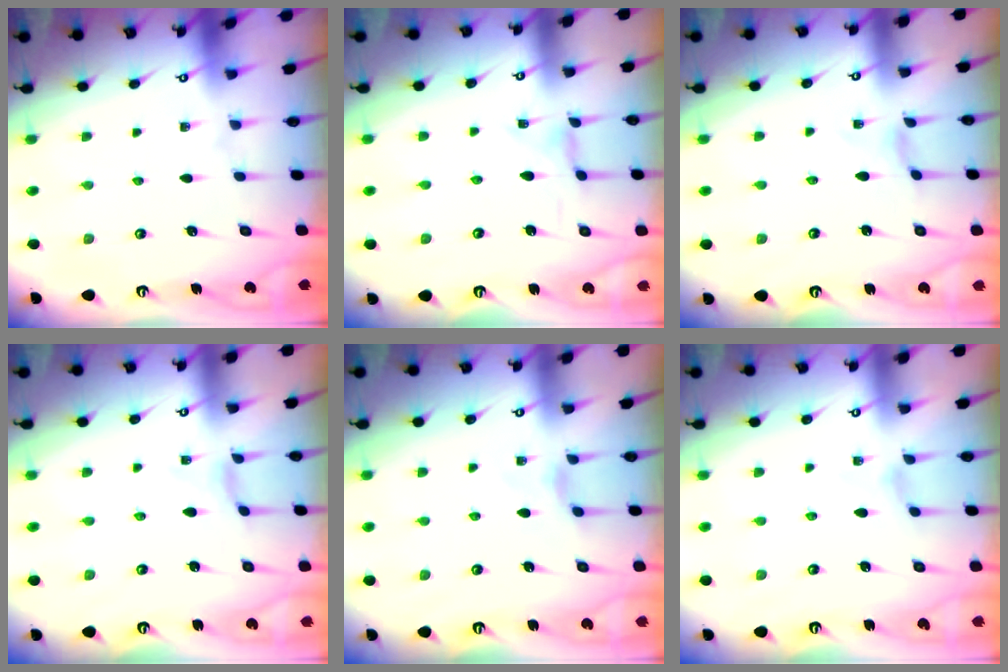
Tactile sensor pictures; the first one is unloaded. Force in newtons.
{"total": 1.1, "press": 1.1, "slide": 0.2}
{"total": 0.8, "press": 0.8, "slide": 0.2}
{"total": 2.0, "press": 2.0, "slide": 0.4}
{"total": 2.7, "press": 2.6, "slide": 0.5}
{"total": 0.0}